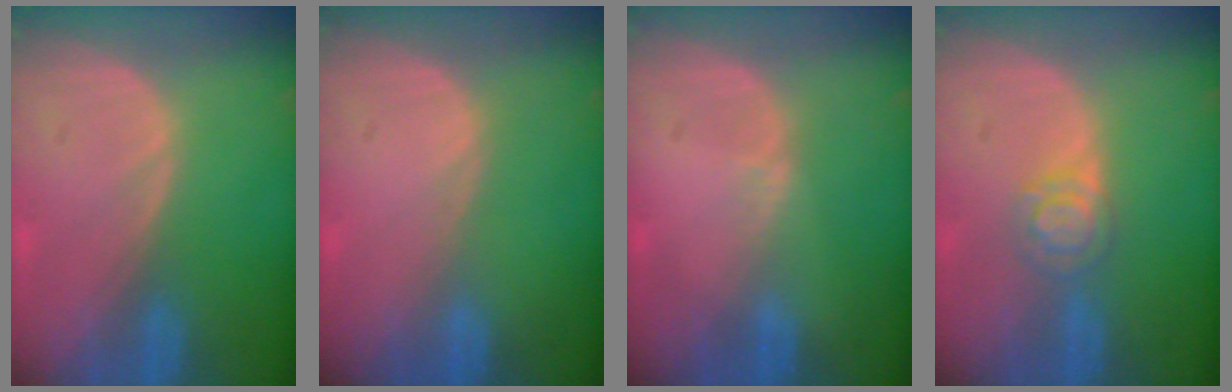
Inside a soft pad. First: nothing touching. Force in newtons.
{"total": 0.0}
{"total": 0.6, "press": 0.6, "slide": 0.2}
{"total": 3.8, "press": 3.7, "slide": 0.9}